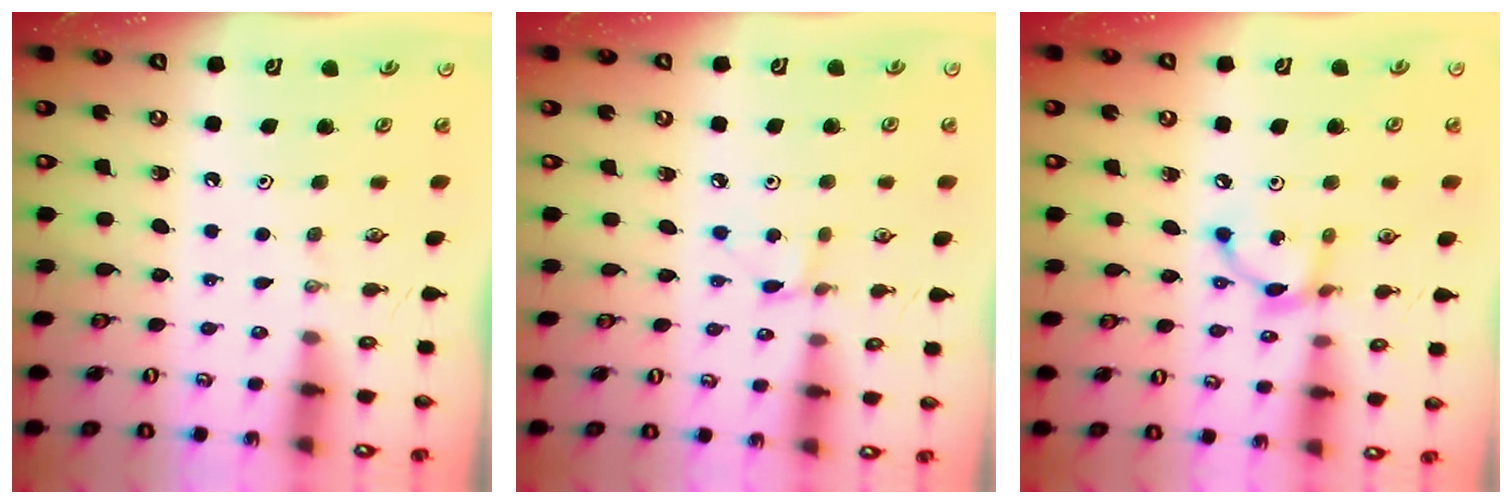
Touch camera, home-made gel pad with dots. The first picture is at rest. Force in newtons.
{"total": 2.8, "press": 2.8, "slide": 0.4}
{"total": 7.1, "press": 7.1, "slide": 0.1}